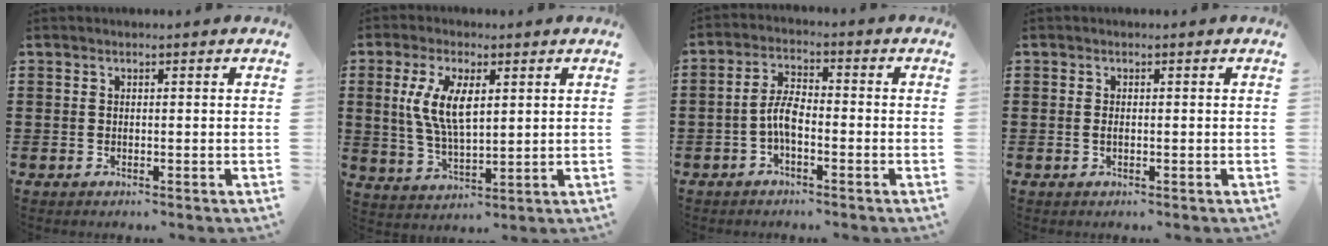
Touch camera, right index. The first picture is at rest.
{"total": 7.9, "force": [1.9, 3.4, 6.9], "torque": [-0.154, 0.004, 0.029]}
{"total": 4.9, "force": [-1.6, 1.9, 4.2], "torque": [-0.095, 0.002, -0.035]}
{"total": 0.7, "force": [-0.1, 0.3, 0.6], "torque": [-0.013, 0.002, -0.003]}